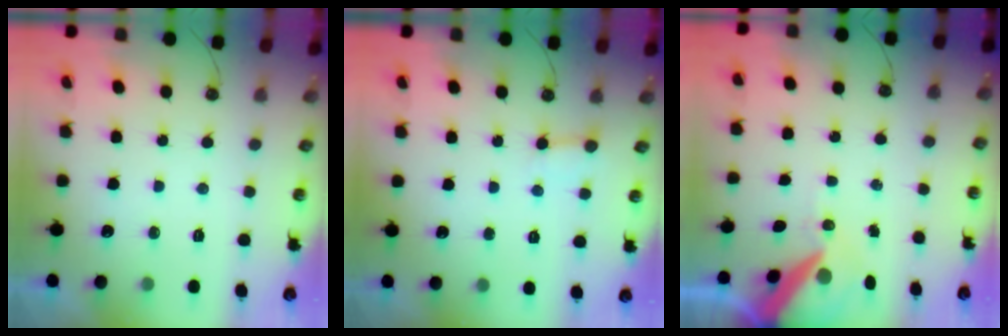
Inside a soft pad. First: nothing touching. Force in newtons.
{"total": 2.2, "press": 2.2, "slide": 0.3}
{"total": 10.4, "press": 10.3, "slide": 1.4}